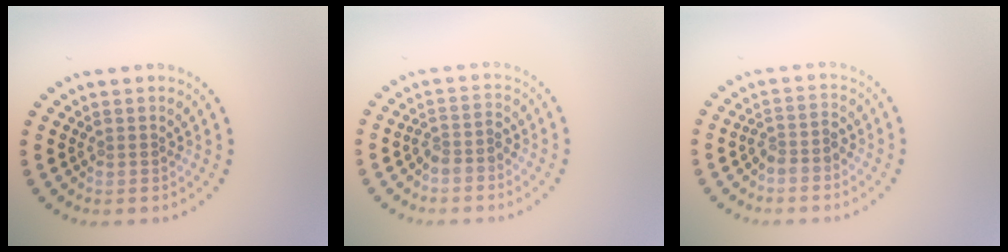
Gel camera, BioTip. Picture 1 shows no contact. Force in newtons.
{"total": 1.8, "press": 1.5, "slide": 1.1}
{"total": 1.9, "press": 1.6, "slide": 1.0}